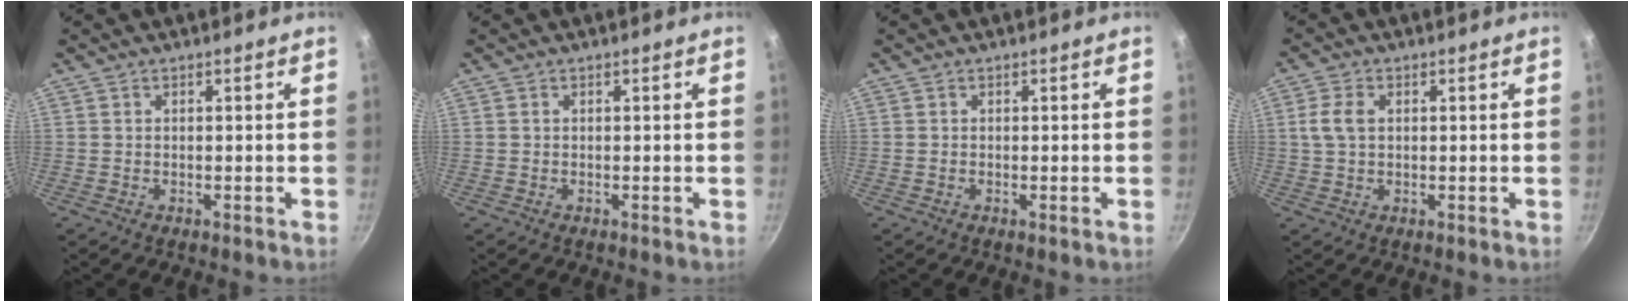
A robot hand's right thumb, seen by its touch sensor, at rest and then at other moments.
{"total": 0.0}
{"total": 0.0}
{"total": 4.2, "force": [0.8, 2.7, 3.2], "torque": [-0.075, 0.007, 0.015]}